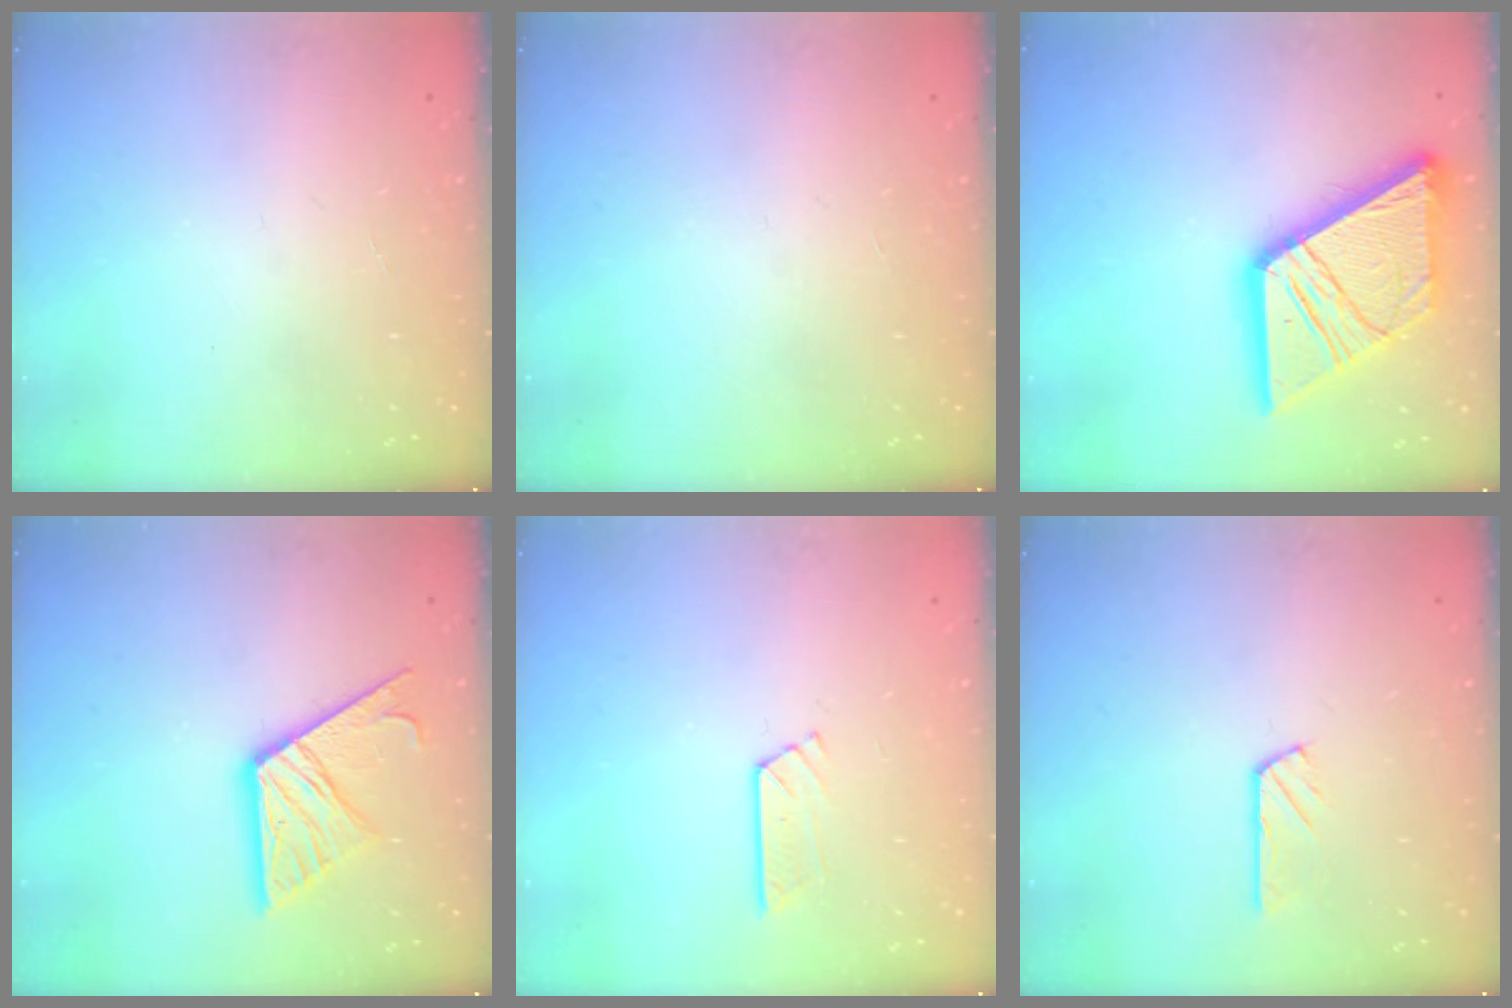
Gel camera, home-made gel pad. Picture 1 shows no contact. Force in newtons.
{"total": 0.0}
{"total": 26.1, "press": 25.9, "slide": 3.2}
{"total": 14.7, "press": 14.6, "slide": 1.4}
{"total": 3.7, "press": 3.7, "slide": 0.3}
{"total": 3.2, "press": 3.2, "slide": 0.1}